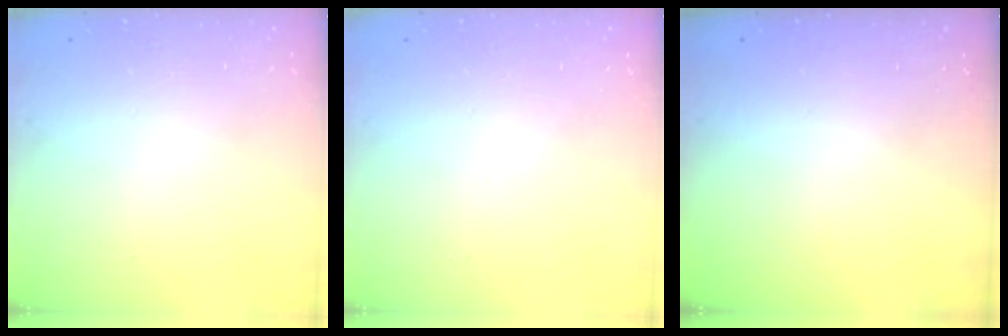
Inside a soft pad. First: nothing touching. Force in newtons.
{"total": 0.0}
{"total": 0.0}